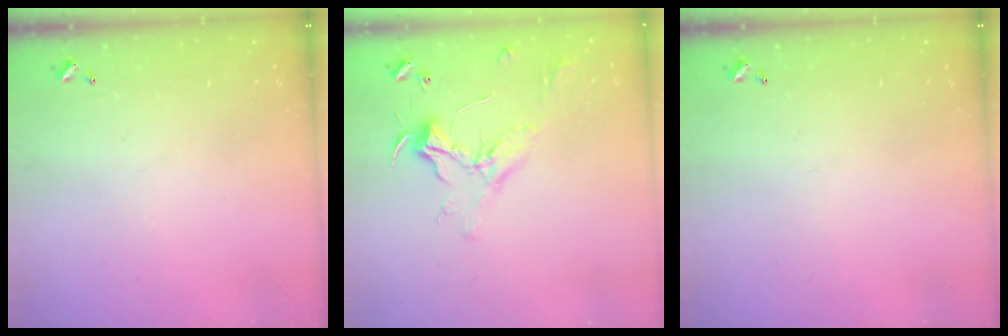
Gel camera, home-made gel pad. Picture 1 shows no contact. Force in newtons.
{"total": 2.3, "press": 2.2, "slide": 0.8}
{"total": 0.0}